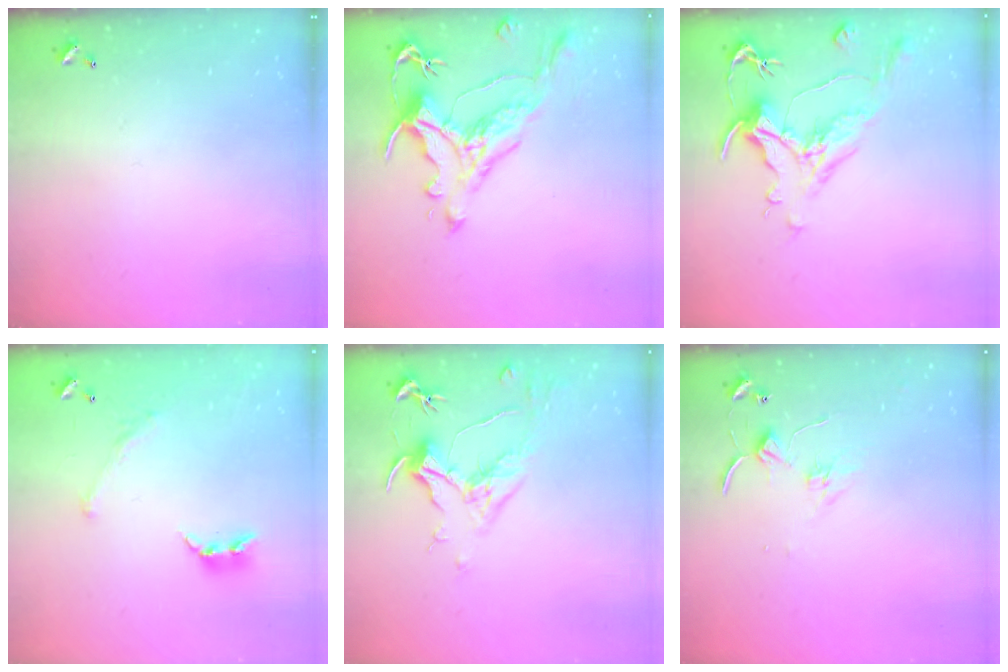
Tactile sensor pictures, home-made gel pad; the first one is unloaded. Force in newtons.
{"total": 1.7, "press": 1.2, "slide": 1.1}
{"total": 1.1, "press": 0.0, "slide": 1.1}
{"total": 1.6, "press": 1.1, "slide": 1.1}
{"total": 1.6, "press": 1.4, "slide": 0.8}
{"total": 1.4, "press": 1.3, "slide": 0.2}